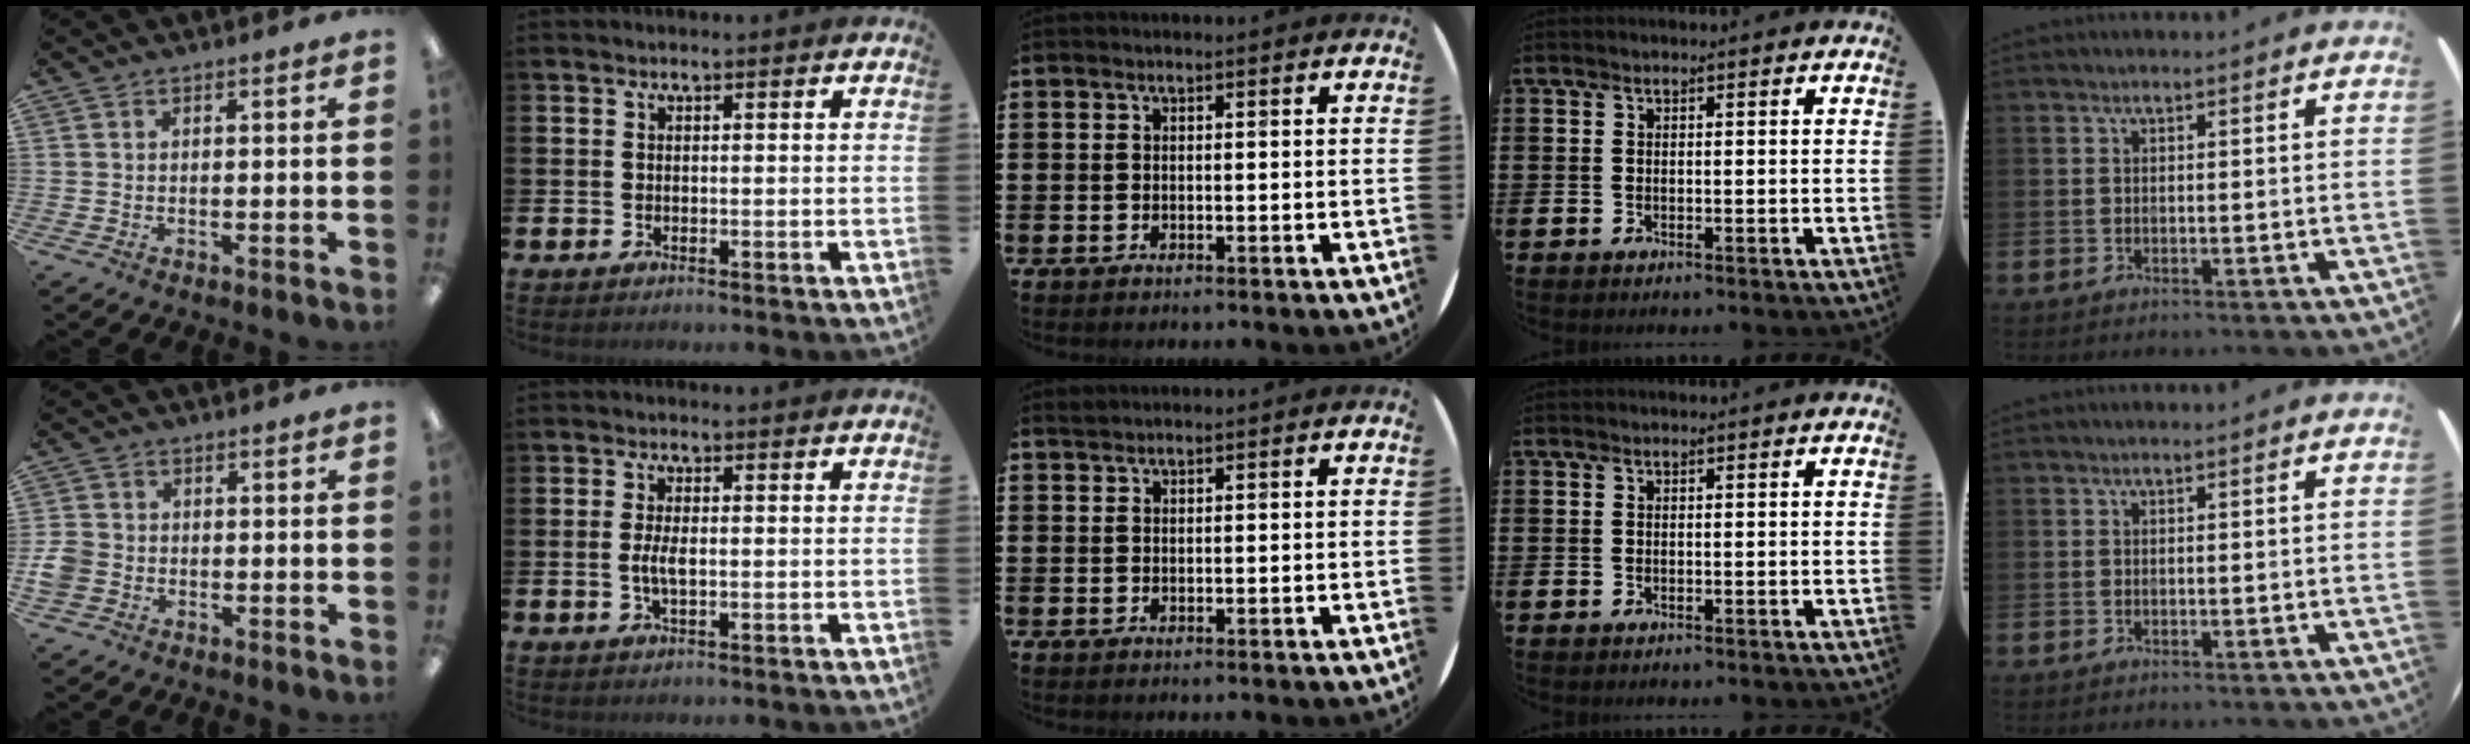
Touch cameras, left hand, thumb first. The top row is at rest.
{"thumb": {"total": 4.1, "force": [-1.2, 3.6, 1.7], "torque": [-0.033, 0.009, -0.022]}, "index": {"total": 2.8, "force": [-0.2, 1.1, 2.6], "torque": [-0.055, -0.002, -0.007]}, "middle": {"total": 0.5, "force": [0.5, -0.1, 0.0], "torque": [-0.001, 0.000, 0.011]}}